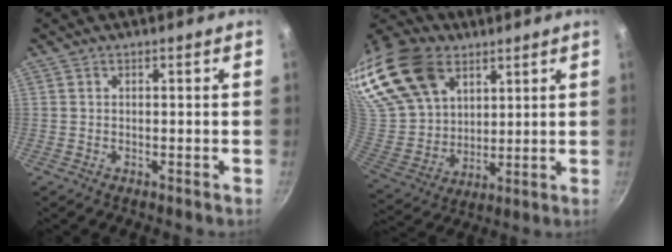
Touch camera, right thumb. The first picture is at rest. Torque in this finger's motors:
{"motor_torque": [2.03, 2.42, 0.41, 0.38, 0.48]}